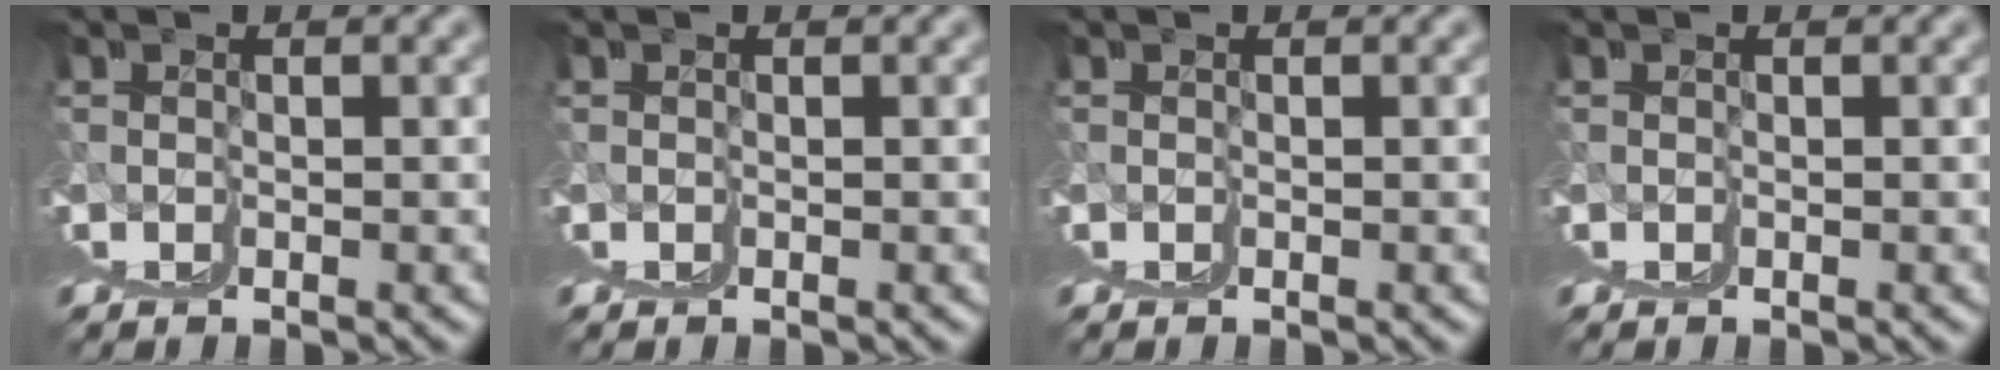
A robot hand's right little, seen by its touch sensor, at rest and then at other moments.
{"total": 0.0}
{"total": 0.0}
{"total": 0.0}